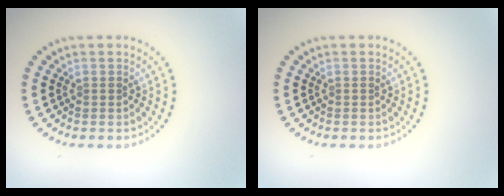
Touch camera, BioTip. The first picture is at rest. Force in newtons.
{"total": 0.0}